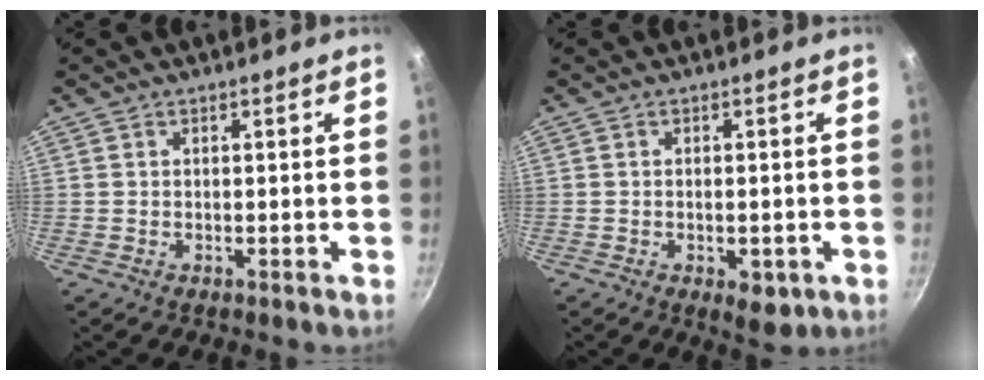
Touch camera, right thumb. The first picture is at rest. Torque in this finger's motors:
{"motor_torque": [-0.19, 0.09, -0.20, 0.05, 0.02]}